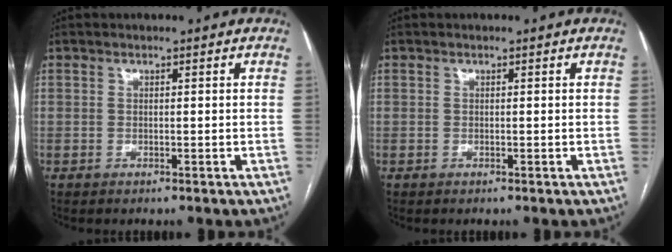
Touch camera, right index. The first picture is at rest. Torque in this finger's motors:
{"motor_torque": [0.00, 0.00, 0.00, 0.01]}